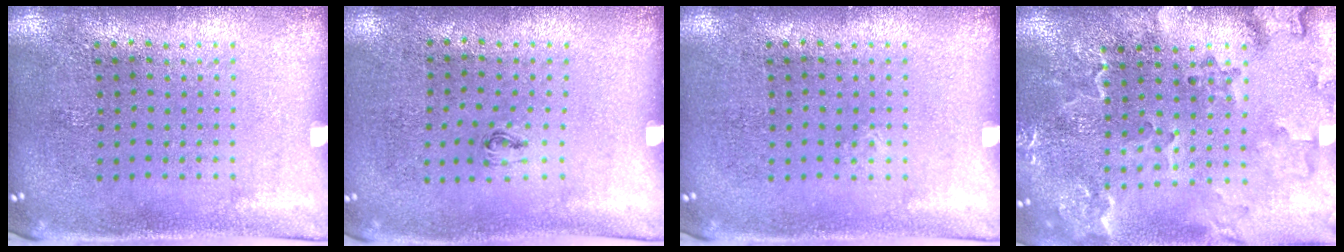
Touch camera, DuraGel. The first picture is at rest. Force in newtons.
{"total": 0.6, "press": 0.2, "slide": 0.5}
{"total": 0.0}
{"total": 2.7, "press": 2.4, "slide": 1.2}